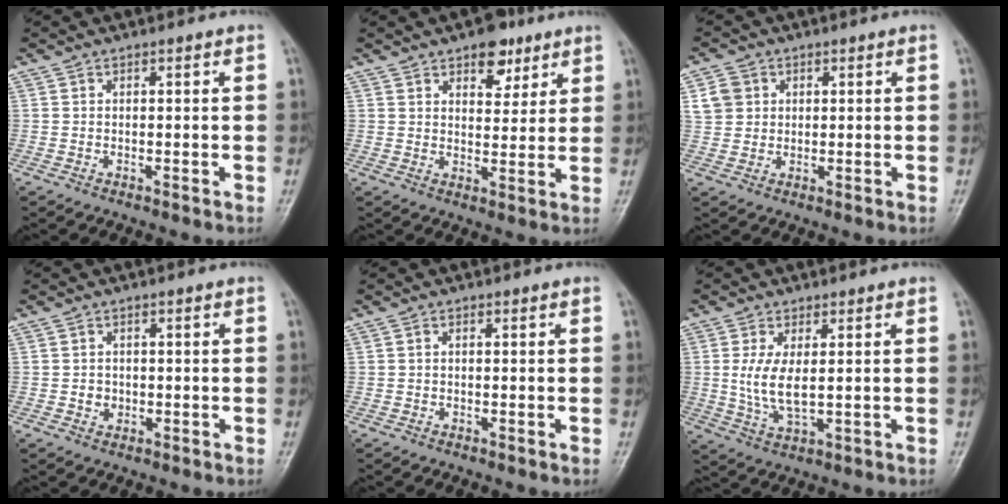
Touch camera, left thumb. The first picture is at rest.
{"total": 7.1, "force": [4.4, 4.1, 3.8], "torque": [-0.022, -0.020, 0.062]}
{"total": 4.0, "force": [1.1, 3.5, 1.5], "torque": [-0.012, 0.003, 0.019]}
{"total": 2.3, "force": [-0.4, 2.0, 0.9], "torque": [-0.003, 0.005, -0.006]}
{"total": 0.7, "force": [-0.1, 0.4, 0.5], "torque": [-0.007, 0.001, -0.004]}
{"total": 7.1, "force": [0.6, 2.9, 6.4], "torque": [-0.139, -0.012, 0.018]}